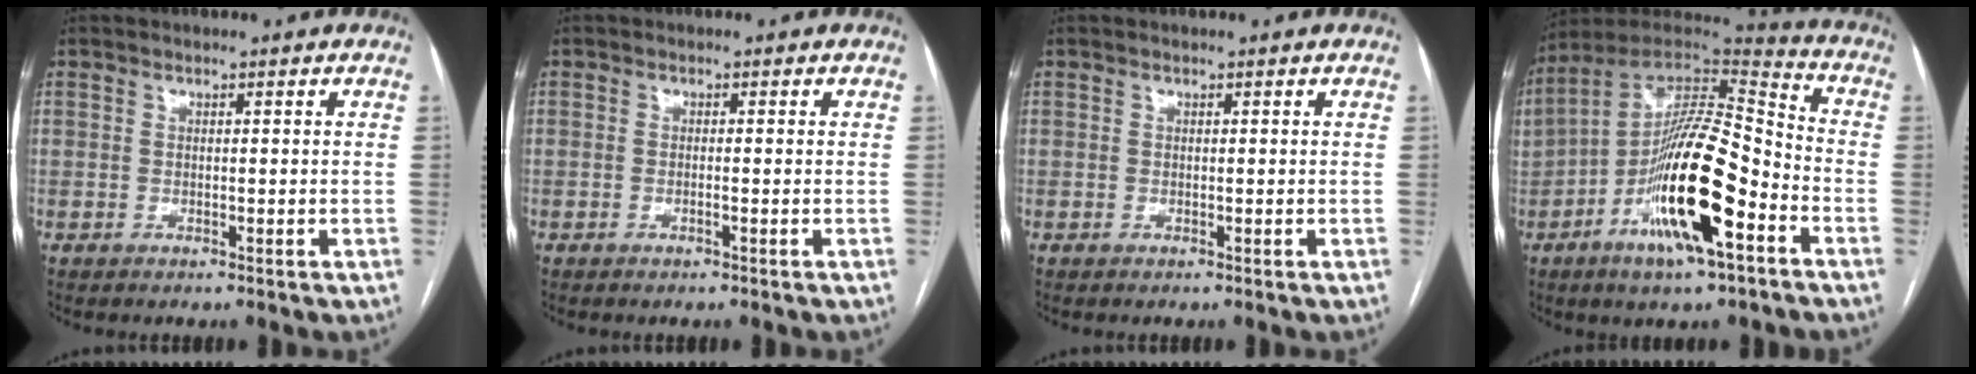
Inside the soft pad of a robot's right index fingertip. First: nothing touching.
{"total": 0.6, "force": [-0.3, 0.0, 0.6], "torque": [-0.011, 0.000, -0.005]}
{"total": 0.0}
{"total": 19.1, "force": [-7.2, 4.0, 17.3], "torque": [-0.309, 0.000, -0.120]}